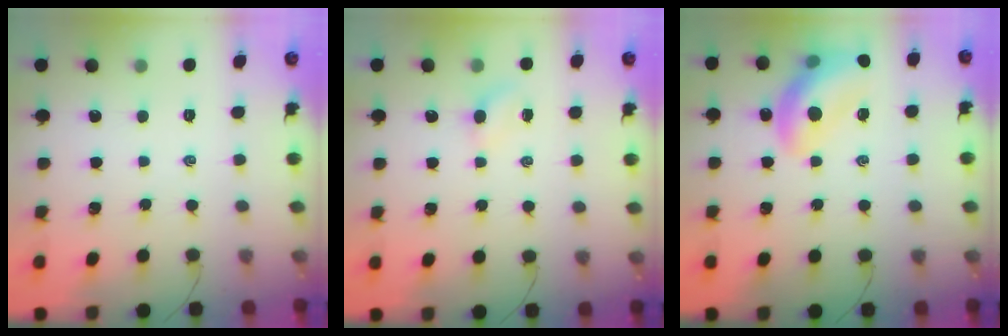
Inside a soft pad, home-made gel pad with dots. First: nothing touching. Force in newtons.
{"total": 2.9, "press": 2.8, "slide": 0.9}
{"total": 16.2, "press": 15.8, "slide": 3.7}